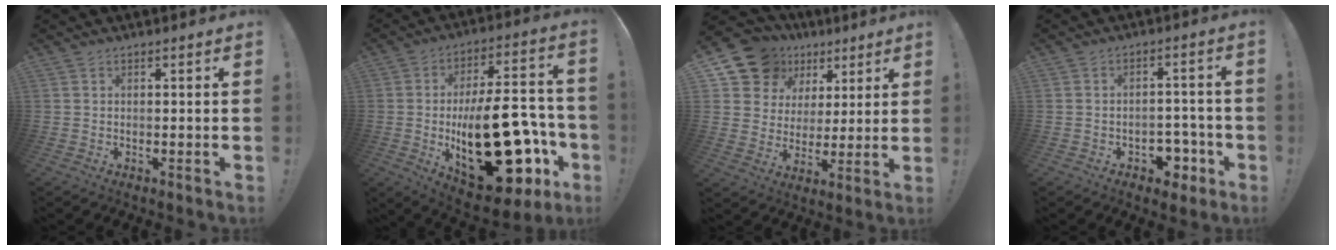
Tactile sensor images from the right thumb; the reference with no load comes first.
{"total": 29.9, "force": [-7.1, 13.8, 25.6], "torque": [-0.435, 0.043, -0.091]}
{"total": 13.2, "force": [7.3, 10.3, 4.0], "torque": [-0.072, -0.041, 0.151]}
{"total": 7.4, "force": [-3.6, 5.6, 3.3], "torque": [-0.033, 0.038, -0.054]}